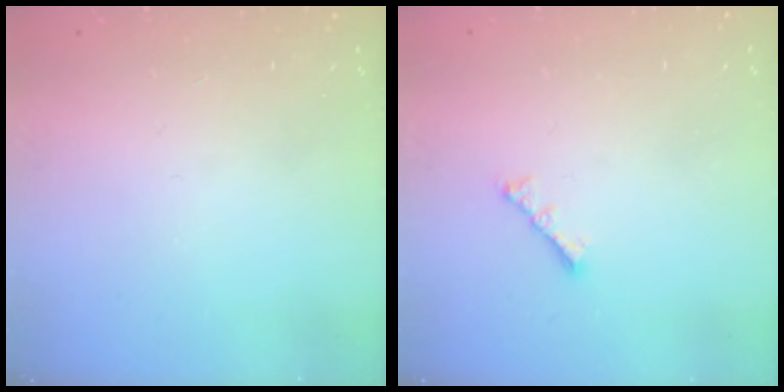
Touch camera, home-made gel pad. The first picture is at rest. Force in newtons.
{"total": 3.0, "press": 3.0, "slide": 0.5}